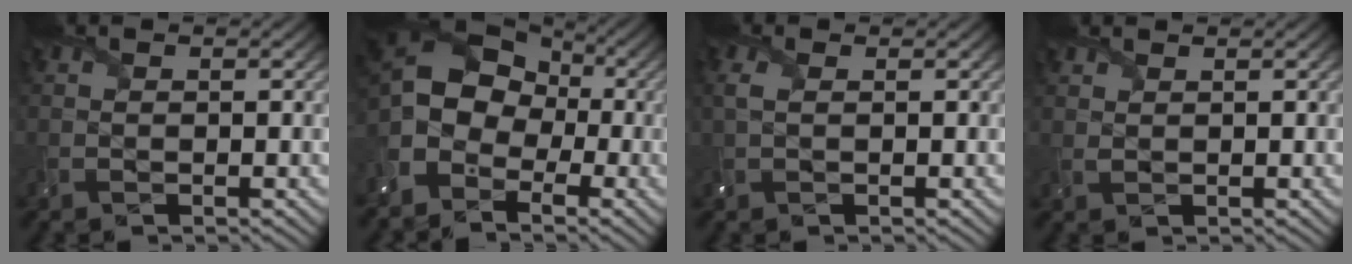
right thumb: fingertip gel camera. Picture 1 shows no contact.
{"total": 10.1, "force": [-2.8, 7.6, 6.0], "torque": [-0.134, -0.007, -0.065]}
{"total": 1.7, "force": [0.5, 0.9, 1.4], "torque": [-0.044, 0.004, 0.007]}
{"total": 1.1, "force": [1.0, 0.3, 0.3], "torque": [-0.017, 0.003, 0.026]}